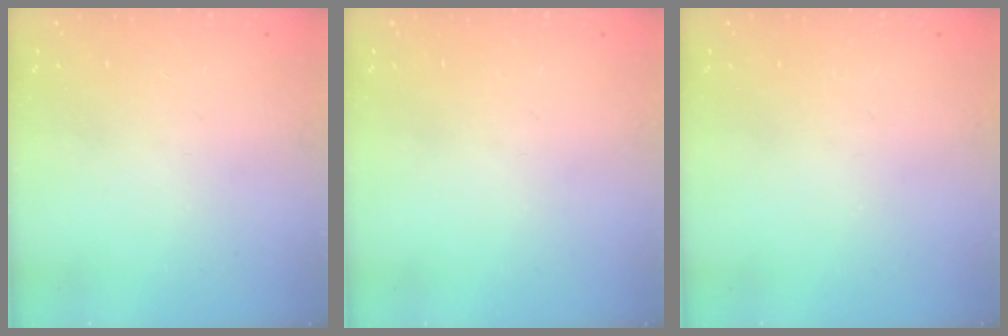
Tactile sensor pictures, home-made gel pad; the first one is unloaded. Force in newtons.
{"total": 0.0}
{"total": 0.0}